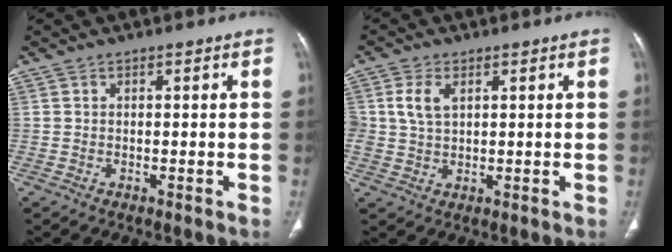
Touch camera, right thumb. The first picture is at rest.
{"total": 4.8, "force": [1.6, 2.9, 3.4], "torque": [-0.068, 0.000, 0.034]}